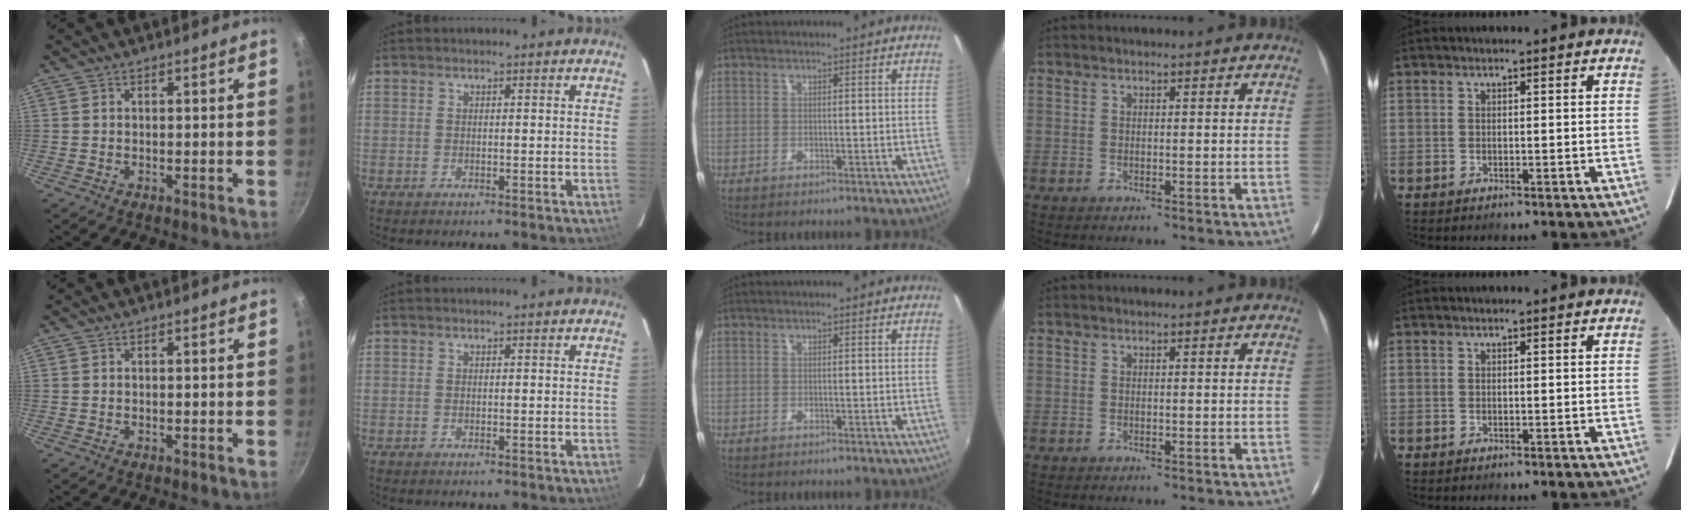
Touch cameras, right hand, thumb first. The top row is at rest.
{}